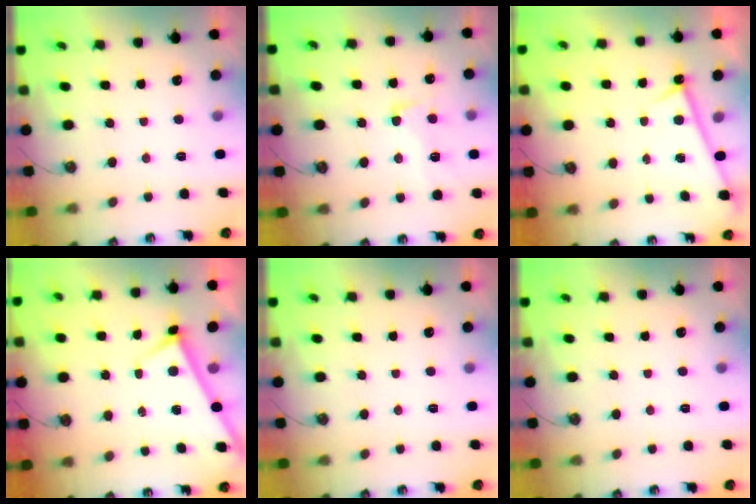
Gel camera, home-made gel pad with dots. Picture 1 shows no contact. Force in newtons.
{"total": 3.7, "press": 3.5, "slide": 1.2}
{"total": 0.9, "press": 0.0, "slide": 0.9}
{"total": 2.9, "press": 2.9, "slide": 0.2}
{"total": 0.0}
{"total": 0.0}